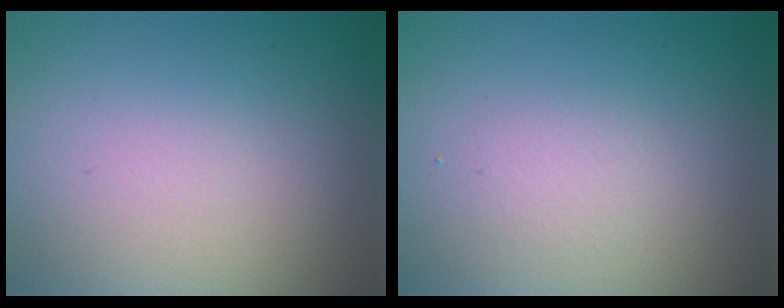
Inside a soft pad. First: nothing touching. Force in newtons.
{"total": 1.1, "press": 1.1, "slide": 0.1}